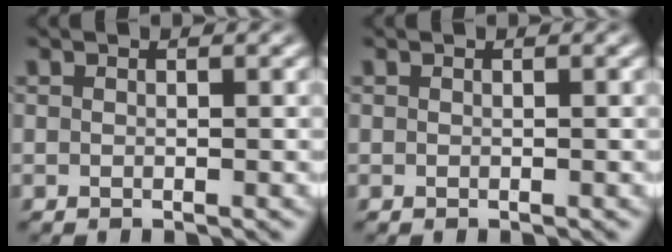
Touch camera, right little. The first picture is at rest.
{"total": 0.0}